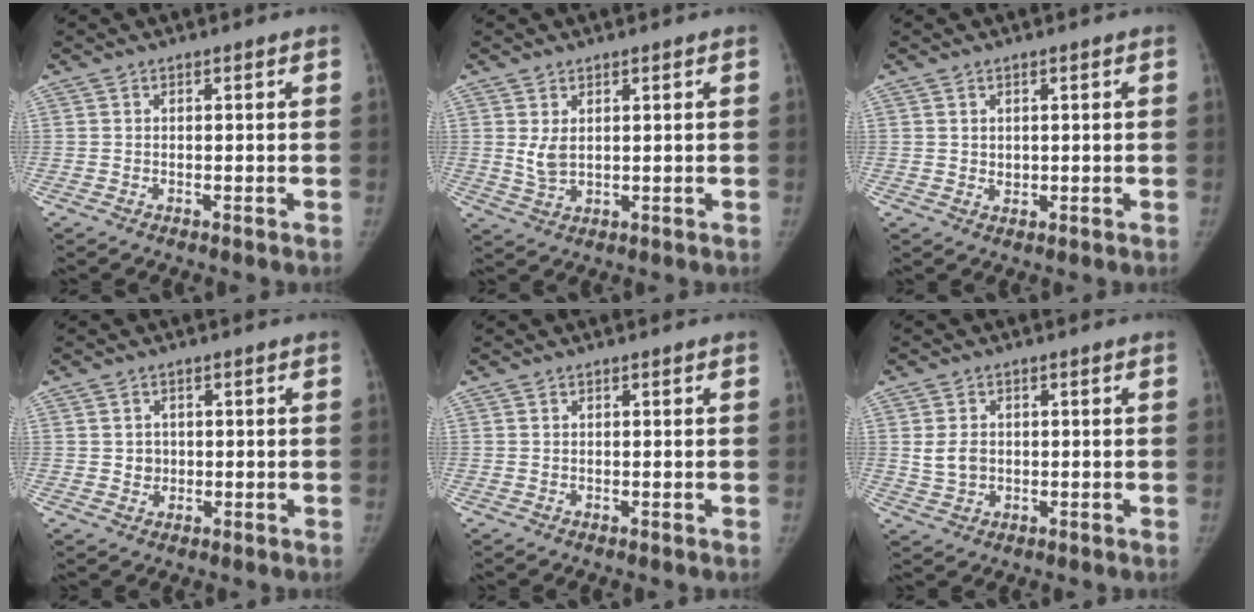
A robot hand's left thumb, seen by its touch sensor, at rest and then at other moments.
{"total": 3.5, "force": [1.0, 2.0, 2.7], "torque": [-0.048, -0.008, 0.029]}
{"total": 1.2, "force": [0.4, 1.0, 0.5], "torque": [-0.003, -0.005, 0.010]}
{"total": 2.5, "force": [0.1, 2.3, 0.8], "torque": [0.001, 0.002, 0.005]}
{"total": 0.0}
{"total": 4.2, "force": [0.3, 3.4, 2.4], "torque": [-0.032, 0.000, 0.014]}